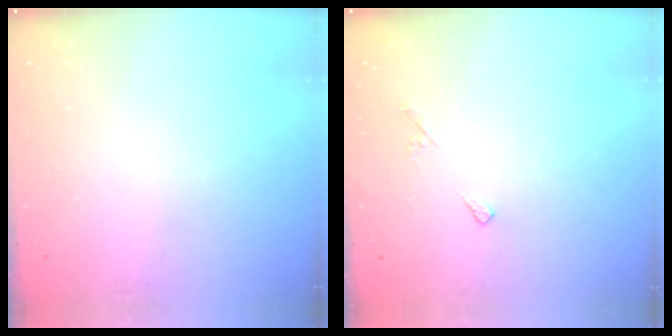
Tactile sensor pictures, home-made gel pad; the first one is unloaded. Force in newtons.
{"total": 5.8, "press": 5.7, "slide": 0.6}